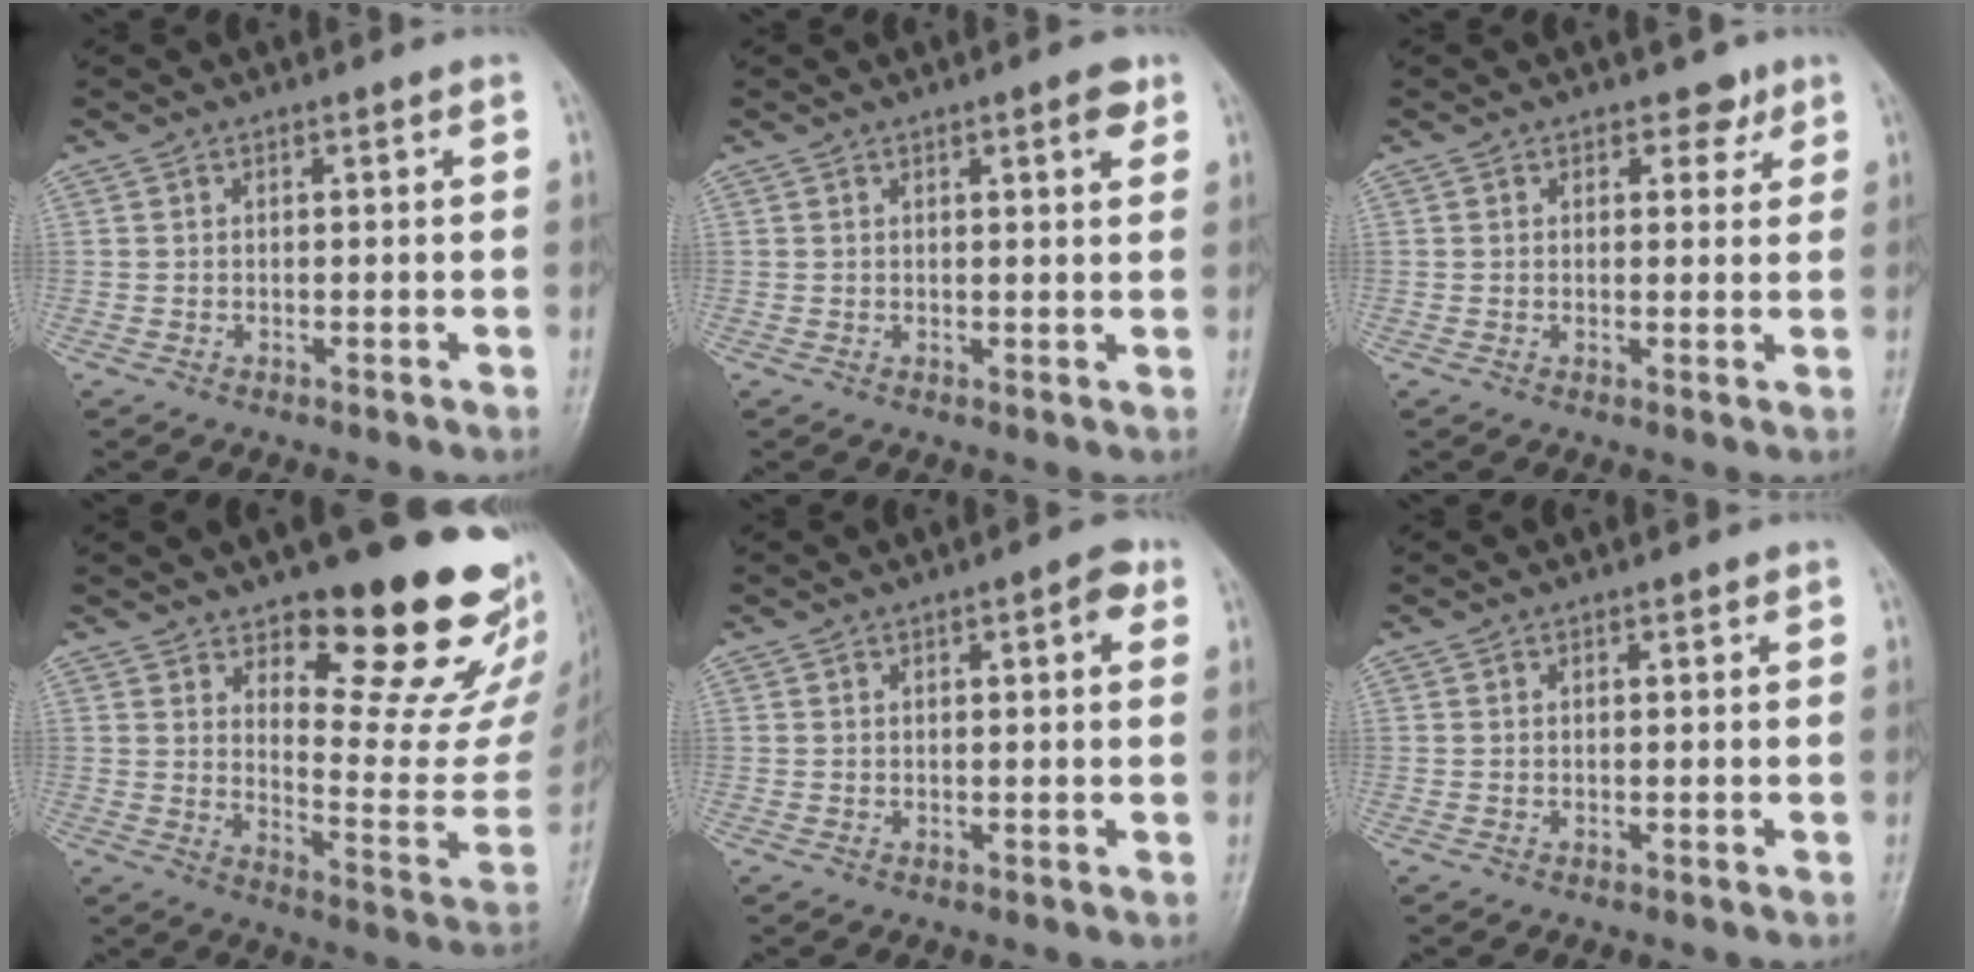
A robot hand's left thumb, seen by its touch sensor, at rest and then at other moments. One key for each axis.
{"total": 3.1, "fx": 1.7, "fy": 0.8, "fz": 2.5, "tx": -0.028, "ty": -0.006, "tz": 0.020}
{"total": 2.8, "fx": 1.8, "fy": 1.9, "fz": 1.0, "tx": 0.010, "ty": -0.008, "tz": 0.021}
{"total": 21.3, "fx": 14.5, "fy": 7.0, "fz": 14.0, "tx": -0.132, "ty": -0.121, "tz": 0.201}
{"total": 3.0, "fx": 1.1, "fy": 1.0, "fz": 2.6, "tx": -0.029, "ty": 0.002, "tz": 0.009}
{"total": 0.0}